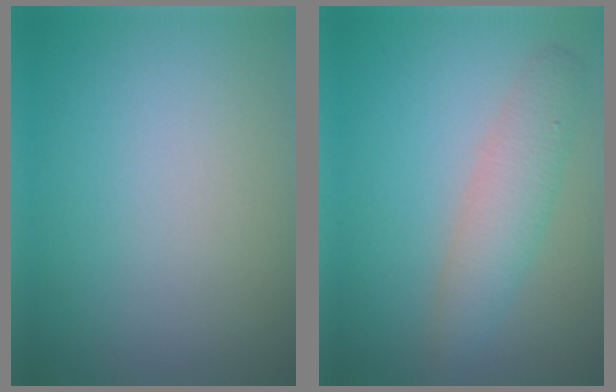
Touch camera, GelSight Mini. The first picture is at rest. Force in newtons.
{"total": 3.5, "press": 3.5, "slide": 0.2}